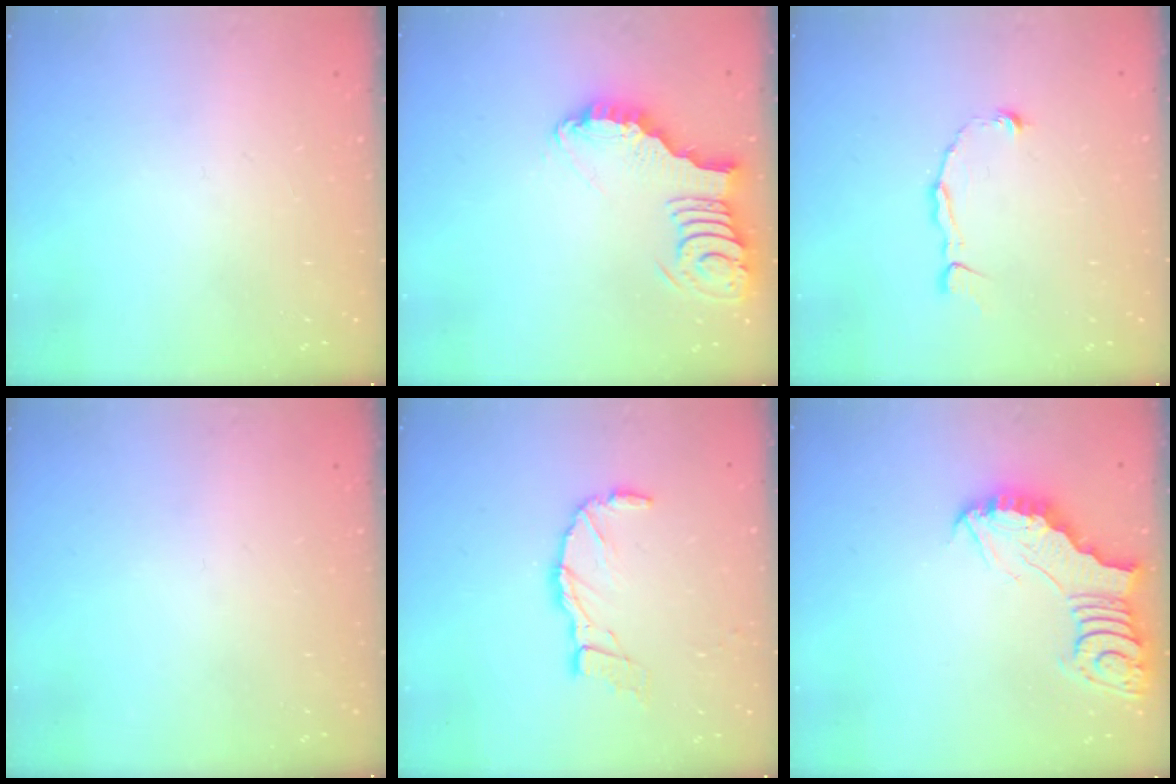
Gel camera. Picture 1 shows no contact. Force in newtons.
{"total": 4.5, "press": 4.5, "slide": 0.7}
{"total": 4.3, "press": 4.3, "slide": 0.4}
{"total": 0.0}
{"total": 10.3, "press": 10.3, "slide": 1.2}
{"total": 5.8, "press": 5.8, "slide": 0.5}